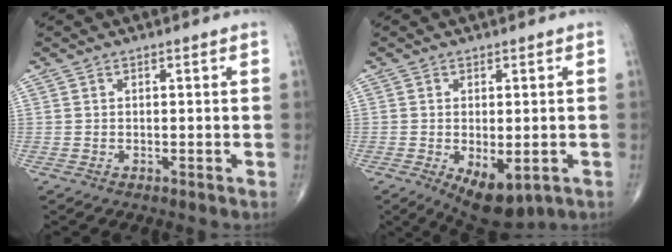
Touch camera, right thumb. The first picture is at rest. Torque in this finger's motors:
{"motor_torque": [0.08, 0.44, 0.43, 0.23, 0.20]}